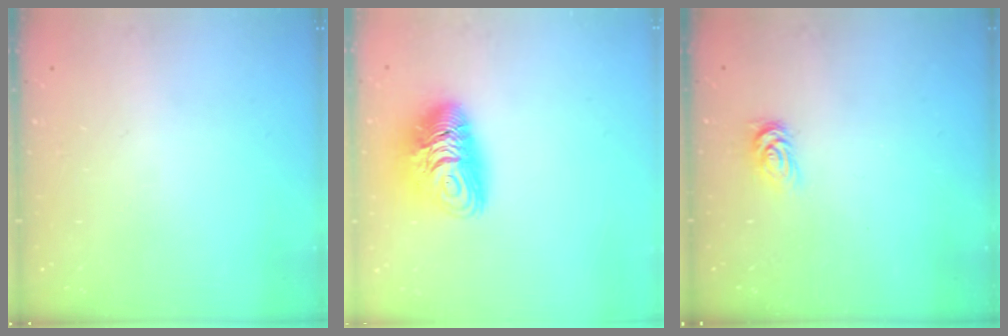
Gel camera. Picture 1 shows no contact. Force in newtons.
{"total": 11.5, "press": 11.4, "slide": 1.1}
{"total": 2.6, "press": 2.6, "slide": 0.4}